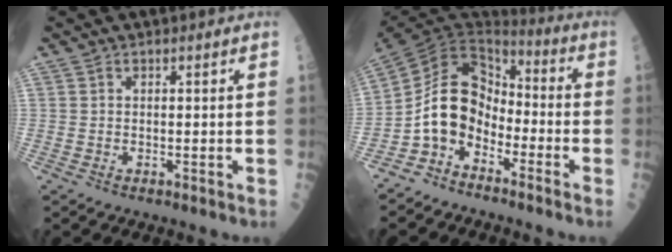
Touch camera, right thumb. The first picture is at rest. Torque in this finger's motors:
{"motor_torque": [0.20, 0.74, 1.27, -0.48, 0.42]}